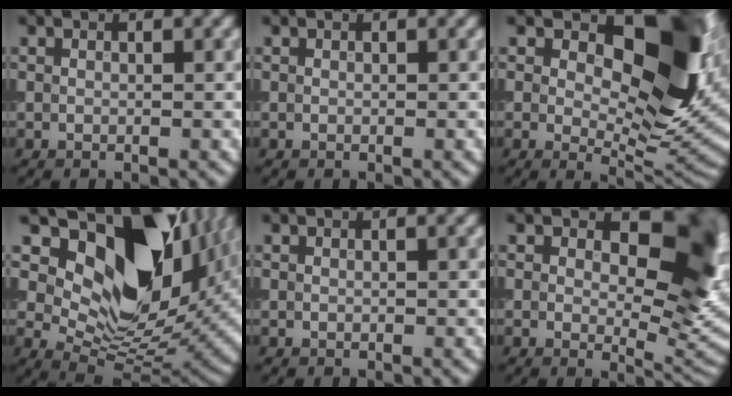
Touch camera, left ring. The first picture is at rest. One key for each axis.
{"total": 0.0}
{"total": 12.7, "fx": 3.8, "fy": 6.6, "fz": 10.2, "tx": -0.117, "ty": -0.003, "tz": 0.057}
{"total": 15.3, "fx": 6.2, "fy": 8.9, "fz": 10.8, "tx": -0.156, "ty": -0.005, "tz": 0.115}
{"total": 0.0}
{"total": 11.3, "fx": 2.8, "fy": 6.2, "fz": 9.0, "tx": -0.099, "ty": -0.006, "tz": 0.042}